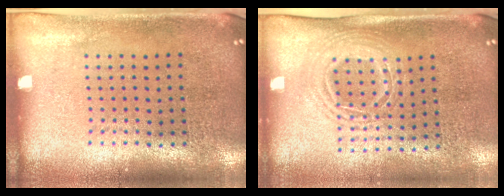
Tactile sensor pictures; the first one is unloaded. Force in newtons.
{"total": 1.5, "press": 1.3, "slide": 0.9}